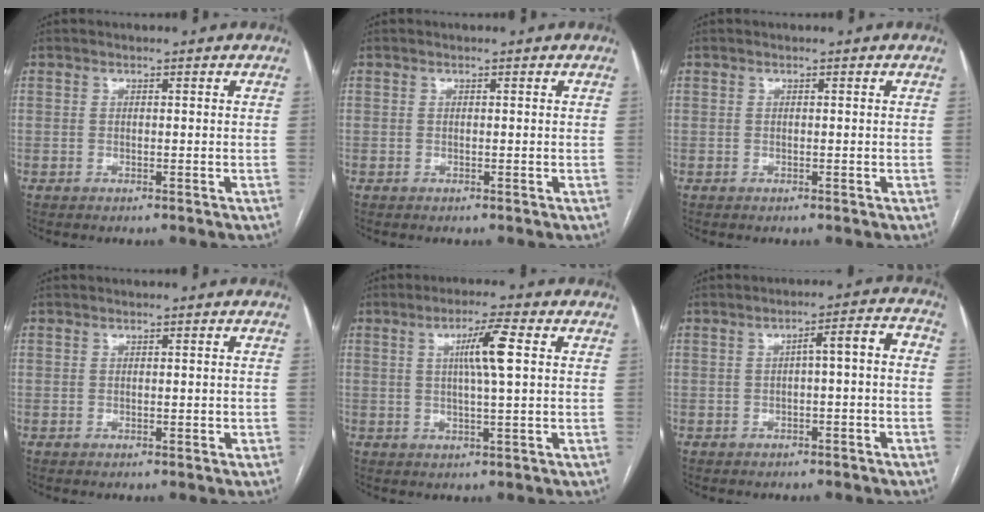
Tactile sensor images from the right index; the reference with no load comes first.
{"total": 0.0}
{"total": 0.0}
{"total": 0.8, "force": [-0.1, 0.6, 0.5], "torque": [-0.013, 0.011, 0.005]}
{"total": 6.3, "force": [1.5, -0.1, 6.2], "torque": [-0.109, 0.003, 0.024]}
{"total": 4.7, "force": [-0.6, 0.9, 4.6], "torque": [-0.061, 0.027, -0.009]}